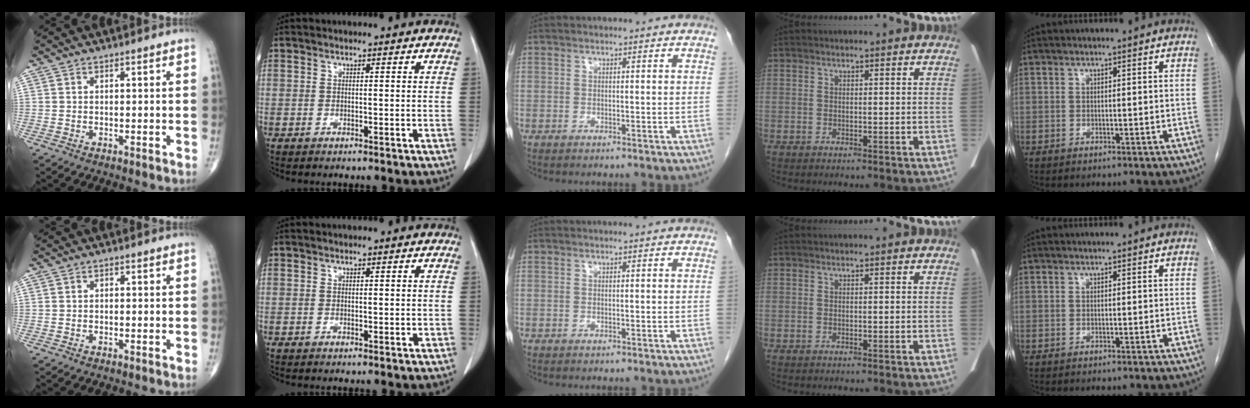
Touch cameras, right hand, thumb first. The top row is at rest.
{"thumb": {"total": 0.5, "force": [0.0, 0.4, 0.4], "torque": [-0.004, 0.001, -0.001]}, "index": {"total": 0.7, "force": [0.1, 0.4, 0.5], "torque": [-0.007, -0.001, 0.004]}}